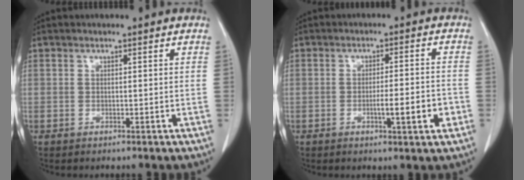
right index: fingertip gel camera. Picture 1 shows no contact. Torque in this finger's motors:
{"motor_torque": [1.15, -0.46, 0.53, 0.11]}